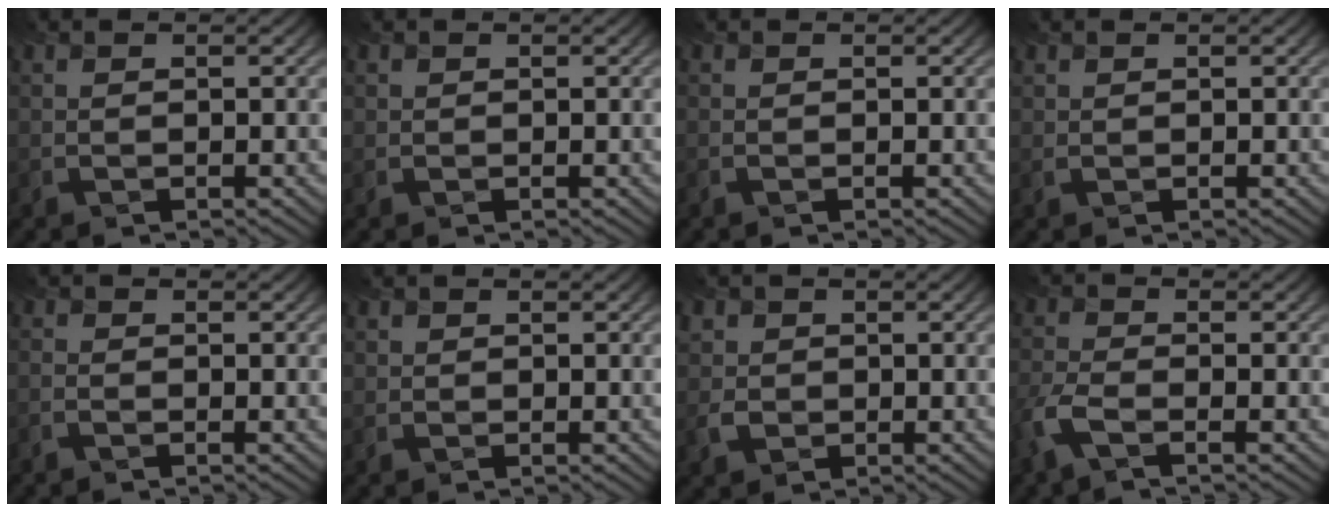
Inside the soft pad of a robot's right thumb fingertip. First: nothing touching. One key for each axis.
{"total": 0.7, "fx": 0.4, "fy": 0.6, "fz": 0.0, "tx": 0.002, "ty": -0.004, "tz": 0.007}
{"total": 0.0}
{"total": 0.7, "fx": 0.6, "fy": 0.4, "fz": 0.1, "tx": -0.007, "ty": -0.001, "tz": 0.015}
{"total": 0.9, "fx": -0.6, "fy": 0.4, "fz": 0.5, "tx": -0.017, "ty": -0.002, "tz": -0.015}
{"total": 1.0, "fx": 0.5, "fy": 0.8, "fz": 0.1, "tx": 0.000, "ty": -0.004, "tz": 0.009}
{"total": 2.7, "fx": 0.2, "fy": 2.6, "fz": 0.6, "tx": -0.019, "ty": -0.001, "tz": 0.001}
{"total": 3.8, "fx": -2.1, "fy": 1.3, "fz": 2.9, "tx": -0.078, "ty": -0.006, "tz": -0.056}